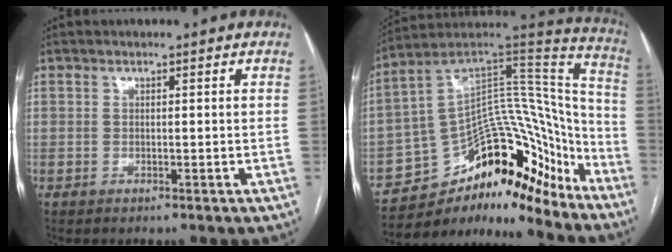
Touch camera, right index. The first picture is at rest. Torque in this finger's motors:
{"motor_torque": [-0.35, -0.59, 0.09, -0.02]}